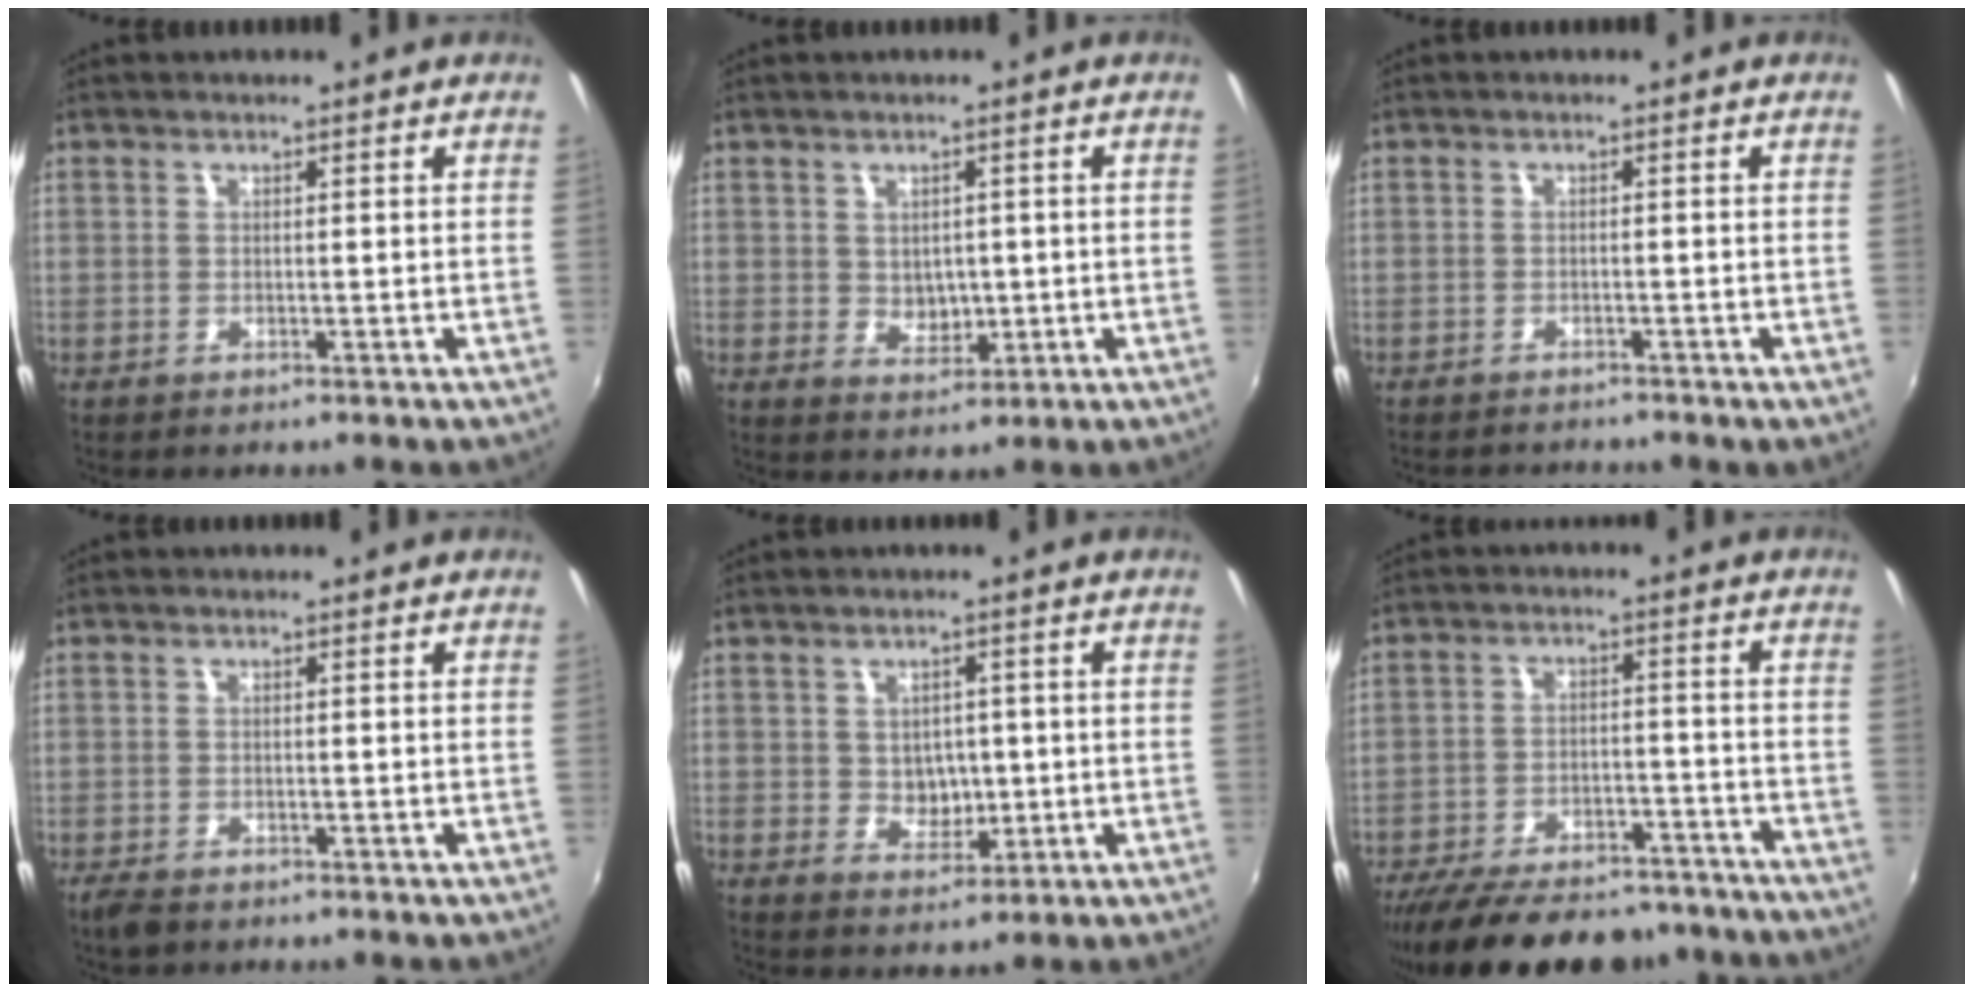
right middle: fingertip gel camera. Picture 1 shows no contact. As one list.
[{"total": 3.5, "force": [0.2, 2.9, 1.9], "torque": [-0.028, -0.001, 0.008]}, {"total": 3.2, "force": [-3.0, 0.5, 0.8], "torque": [-0.023, -0.009, -0.046]}, {"total": 3.0, "force": [-2.2, 1.2, 1.5], "torque": [-0.036, -0.009, -0.041]}, {"total": 4.4, "force": [0.0, 3.8, 2.1], "torque": [-0.034, 0.003, 0.006]}, {"total": 22.9, "force": [-19.2, 8.2, 9.4], "torque": [-0.196, 0.000, -0.263]}]